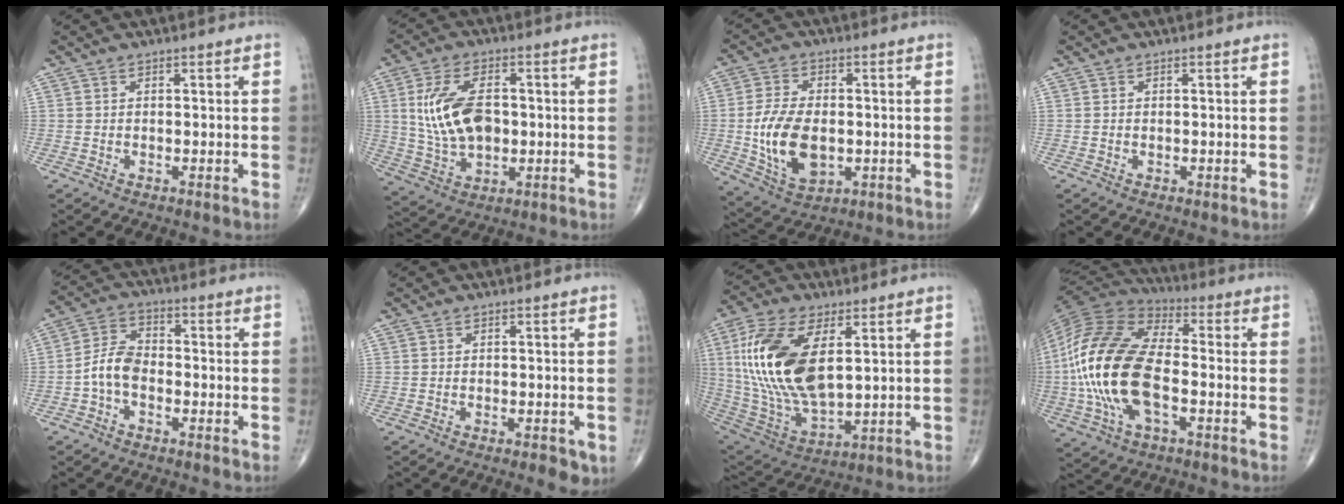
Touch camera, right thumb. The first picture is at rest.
{"total": 13.2, "force": [1.0, 7.7, 10.6], "torque": [-0.193, 0.000, 0.026]}
{"total": 13.1, "force": [-1.5, 7.9, 10.4], "torque": [-0.188, -0.005, -0.016]}
{"total": 0.0}
{"total": 6.2, "force": [-2.1, 3.8, 4.5], "torque": [-0.082, 0.027, -0.051]}
{"total": 3.6, "force": [-1.5, 1.3, 3.0], "torque": [-0.036, -0.002, -0.016]}
{"total": 21.5, "force": [4.6, 10.6, 18.1], "torque": [-0.374, -0.024, 0.090]}
{"total": 22.7, "force": [-3.4, 11.7, 19.2], "torque": [-0.409, 0.015, -0.066]}